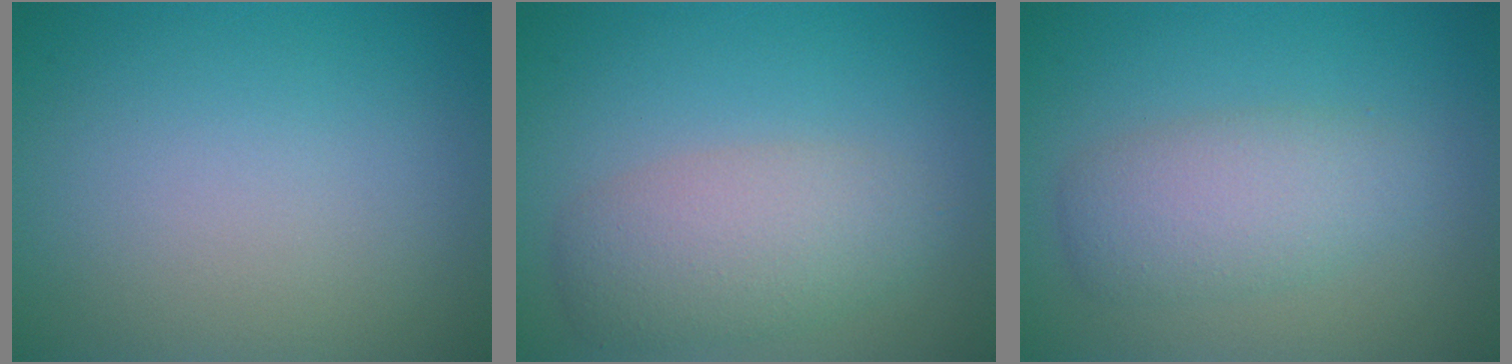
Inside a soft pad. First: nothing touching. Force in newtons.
{"total": 4.3, "press": 4.3, "slide": 0.1}
{"total": 3.8, "press": 3.8, "slide": 0.2}